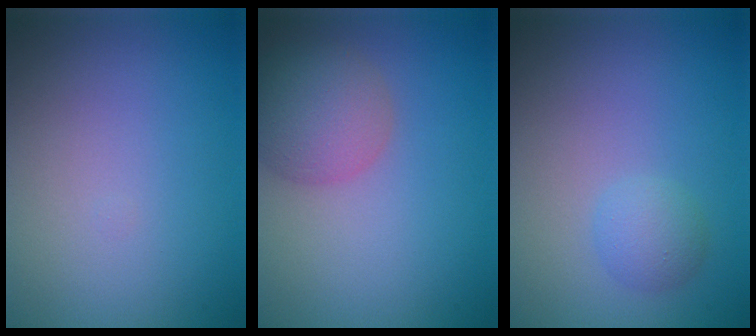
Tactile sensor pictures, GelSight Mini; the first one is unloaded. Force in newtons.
{"total": 4.9, "press": 4.9, "slide": 0.2}
{"total": 1.7, "press": 1.7, "slide": 0.2}